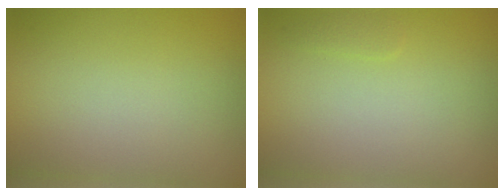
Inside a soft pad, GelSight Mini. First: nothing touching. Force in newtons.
{"total": 0.6, "press": 0.6, "slide": 0.0}